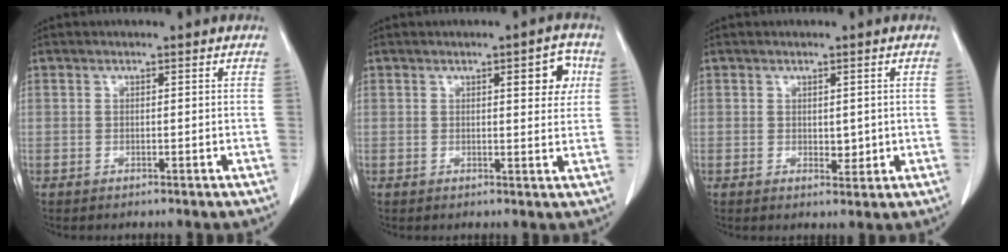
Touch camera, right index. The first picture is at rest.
{"total": 4.7, "force": [1.7, 1.3, 4.2], "torque": [-0.051, 0.002, 0.020]}
{"total": 2.1, "force": [0.1, 1.3, 1.6], "torque": [-0.018, -0.004, 0.007]}